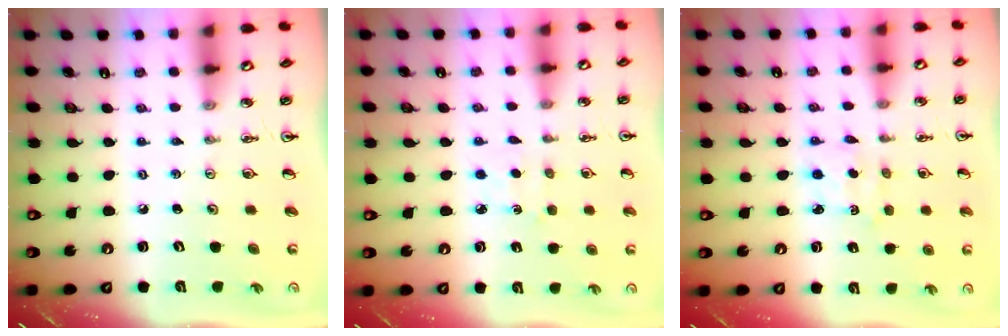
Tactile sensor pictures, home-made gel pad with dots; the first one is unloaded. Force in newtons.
{"total": 3.5, "press": 3.5, "slide": 0.5}
{"total": 2.4, "press": 2.4, "slide": 0.3}